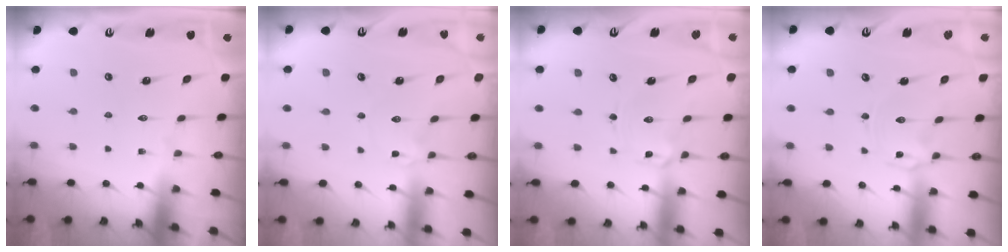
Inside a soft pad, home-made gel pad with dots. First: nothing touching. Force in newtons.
{"total": 0.9, "press": 0.9, "slide": 0.1}
{"total": 2.1, "press": 2.1, "slide": 0.4}
{"total": 1.0, "press": 0.9, "slide": 0.3}